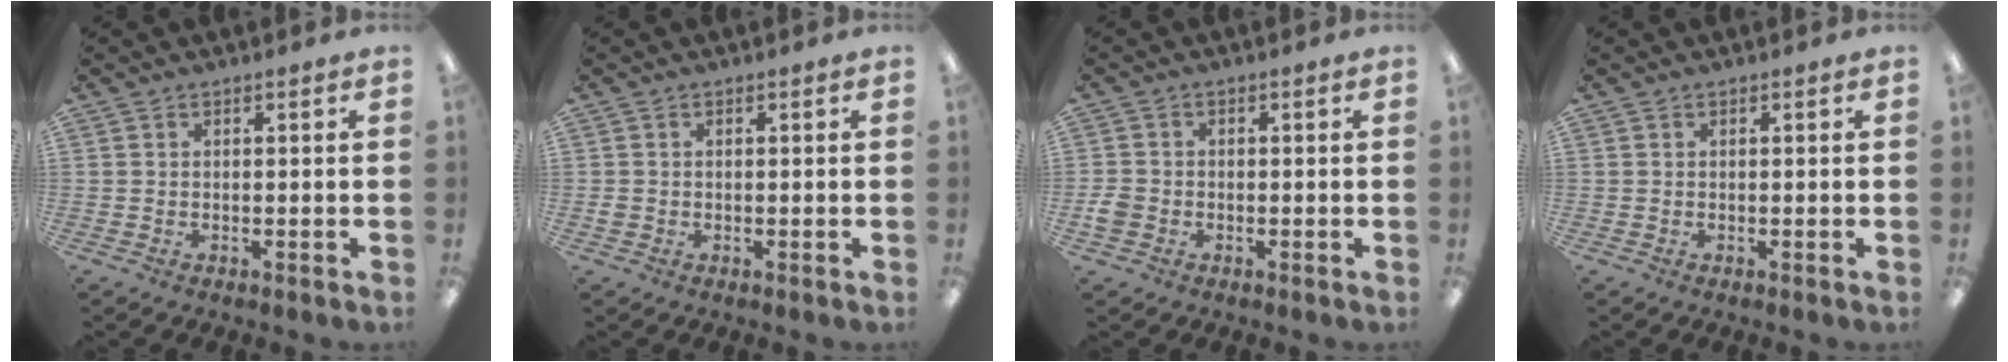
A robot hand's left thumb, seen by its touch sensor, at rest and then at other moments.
{"total": 1.2, "force": [-0.1, 1.1, 0.5], "torque": [-0.010, 0.005, -0.002]}
{"total": 3.3, "force": [-1.1, 2.7, 1.5], "torque": [-0.021, 0.009, -0.019]}
{"total": 0.0}